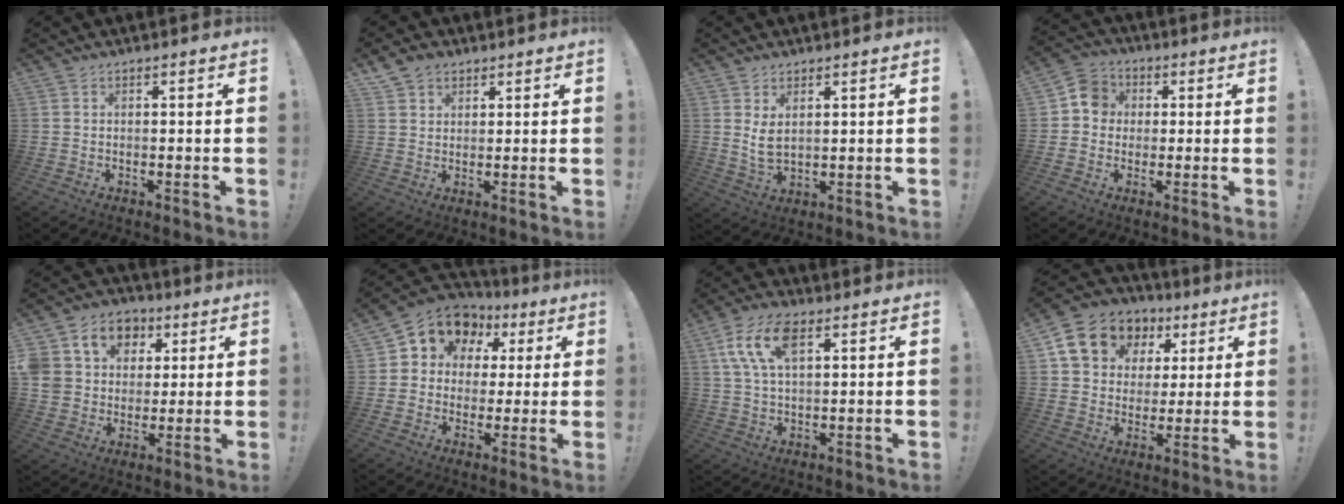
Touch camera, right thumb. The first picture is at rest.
{"total": 4.6, "force": [3.1, 3.2, 1.2], "torque": [-0.025, -0.010, 0.060]}
{"total": 5.5, "force": [2.3, 2.5, 4.4], "torque": [-0.089, -0.016, 0.039]}
{"total": 7.4, "force": [0.3, 7.0, 2.6], "torque": [-0.035, 0.018, 0.008]}
{"total": 13.7, "force": [4.7, 11.5, 5.6], "torque": [-0.093, -0.015, 0.098]}
{"total": 10.5, "force": [4.6, 8.5, 4.2], "torque": [-0.058, -0.032, 0.086]}
{"total": 12.0, "force": [4.8, 6.1, 9.2], "torque": [-0.176, -0.003, 0.089]}
{"total": 14.1, "force": [6.0, 11.4, 5.6], "torque": [-0.085, -0.021, 0.124]}